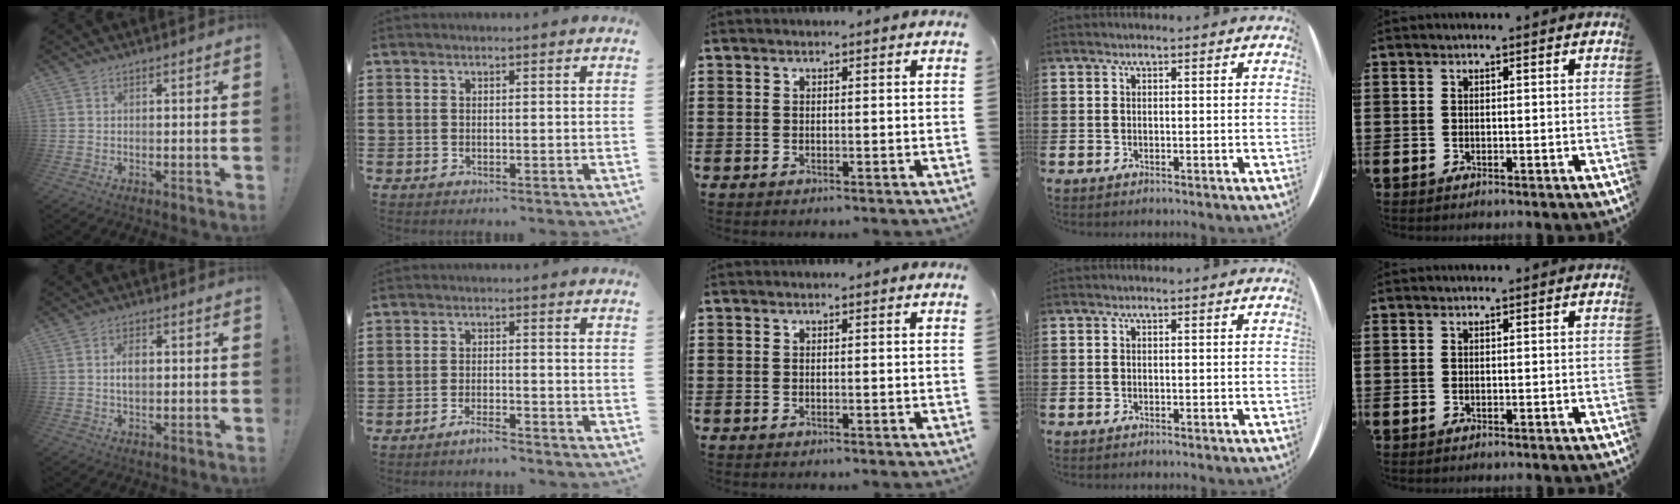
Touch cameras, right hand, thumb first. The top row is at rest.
{"thumb": {"total": 3.9, "force": [0.4, 2.3, 3.1], "torque": [-0.043, 0.001, 0.001]}, "index": {"total": 2.2, "force": [-2.0, 0.2, 0.9], "torque": [-0.017, 0.005, -0.037]}}